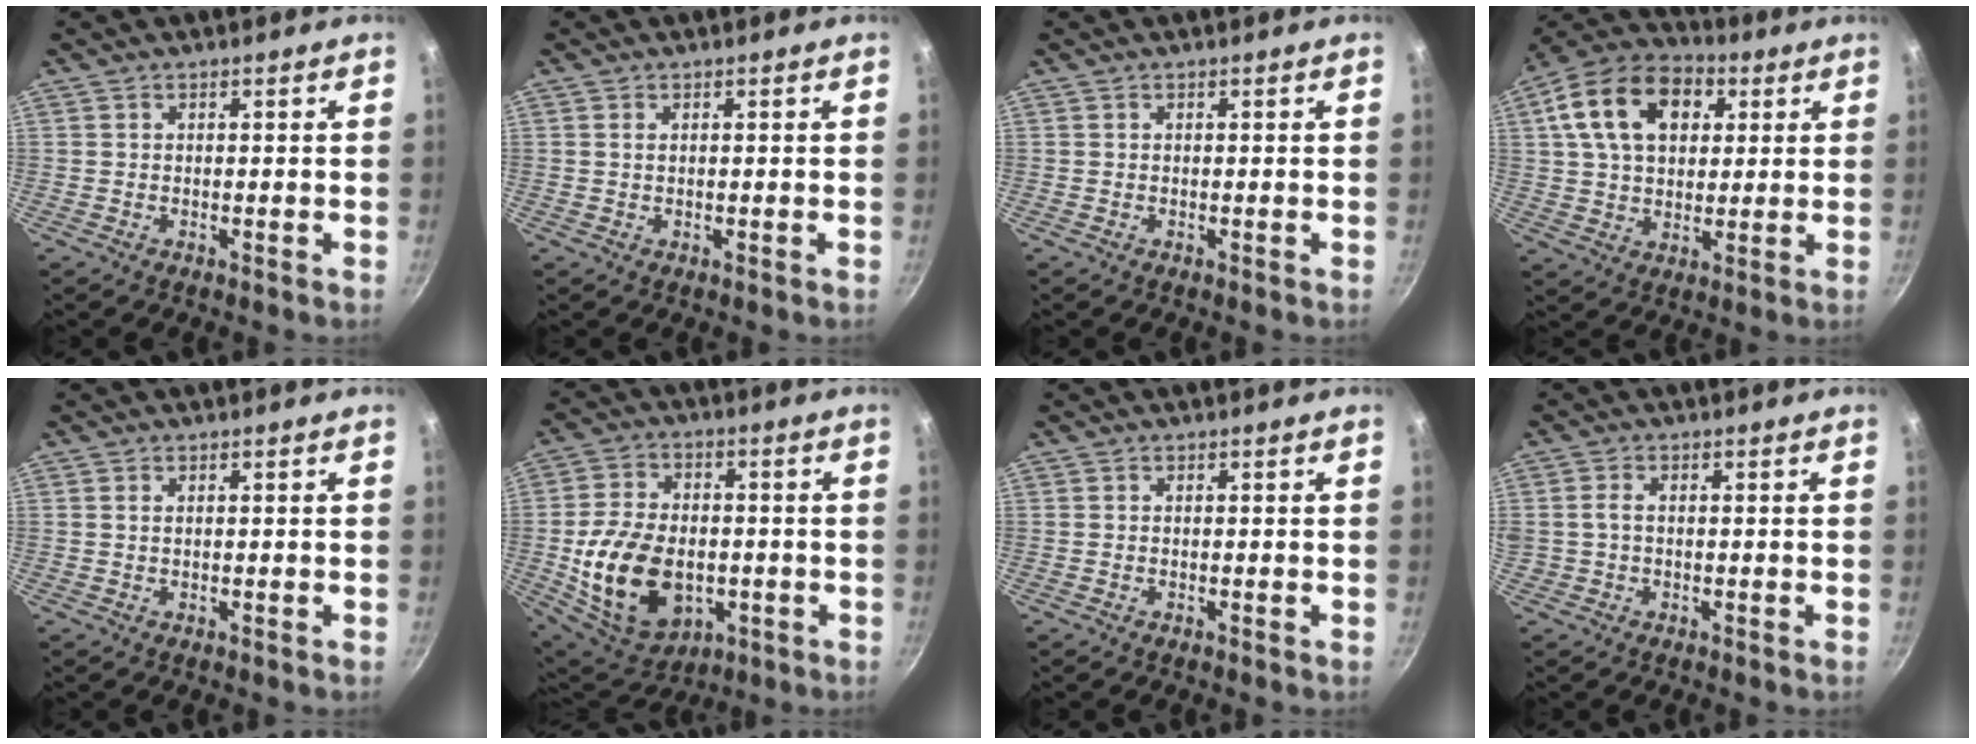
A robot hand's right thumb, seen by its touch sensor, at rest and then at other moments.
{"total": 0.7, "force": [0.2, 0.4, 0.6], "torque": [-0.010, 0.001, 0.004]}
{"total": 0.0}
{"total": 17.7, "force": [5.5, 11.9, 11.8], "torque": [-0.187, 0.014, 0.080]}
{"total": 0.6, "force": [0.2, 0.3, 0.5], "torque": [-0.009, 0.001, 0.004]}
{"total": 18.7, "force": [-3.3, 12.5, 13.5], "torque": [-0.234, 0.009, -0.041]}
{"total": 0.0}
{"total": 2.0, "force": [-0.1, 1.3, 1.5], "torque": [-0.028, 0.007, -0.002]}